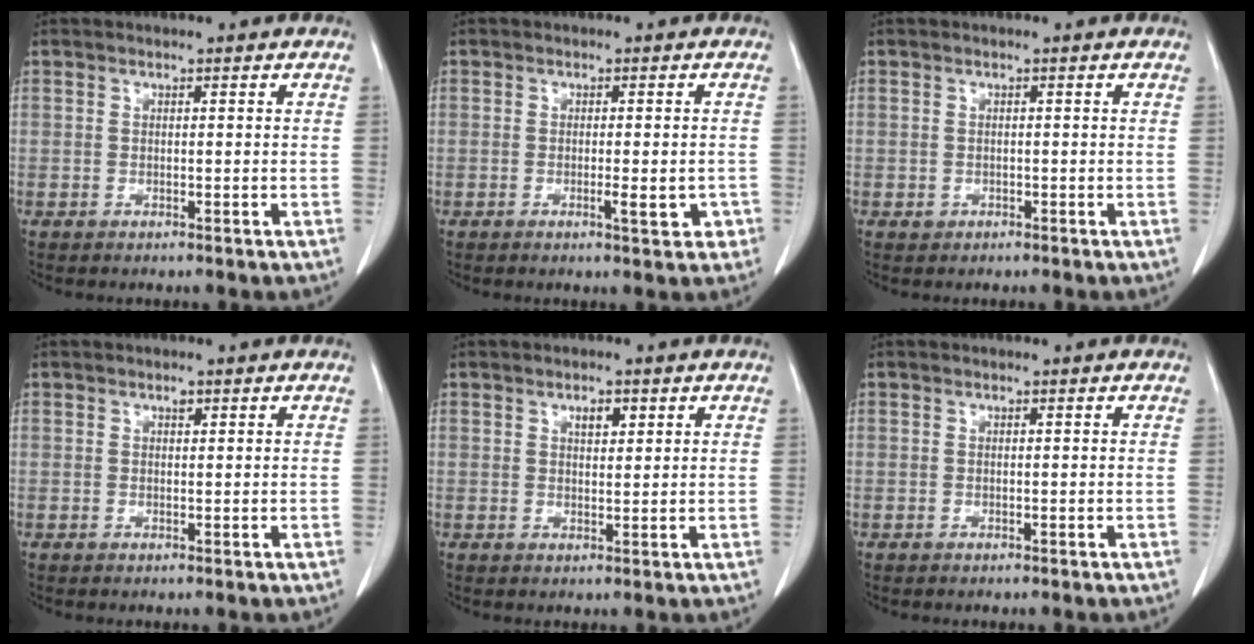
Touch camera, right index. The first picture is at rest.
{"total": 3.6, "force": [-1.3, 1.0, 3.2], "torque": [-0.041, -0.001, -0.016]}
{"total": 0.7, "force": [-0.3, 0.6, 0.1], "torque": [-0.004, 0.002, -0.004]}
{"total": 0.6, "force": [0.4, 0.3, 0.3], "torque": [-0.007, -0.002, 0.006]}
{"total": 2.3, "force": [1.2, 1.0, 1.6], "torque": [-0.026, -0.002, 0.019]}
{"total": 0.0}